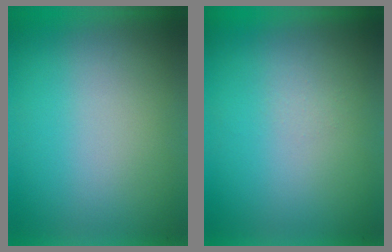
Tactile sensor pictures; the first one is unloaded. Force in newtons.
{"total": 1.2}